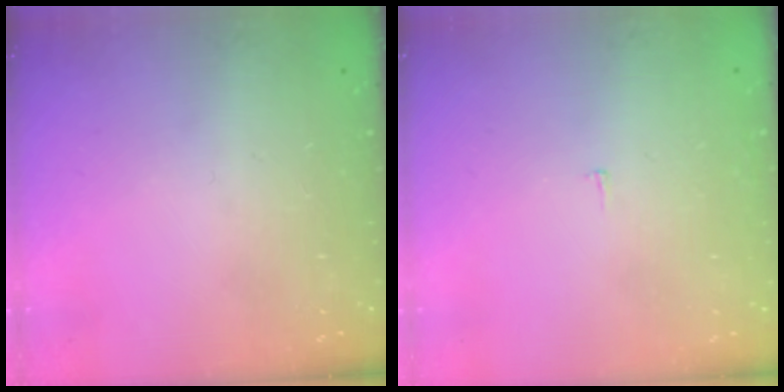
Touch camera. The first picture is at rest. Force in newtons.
{"total": 2.2, "press": 2.2, "slide": 0.1}